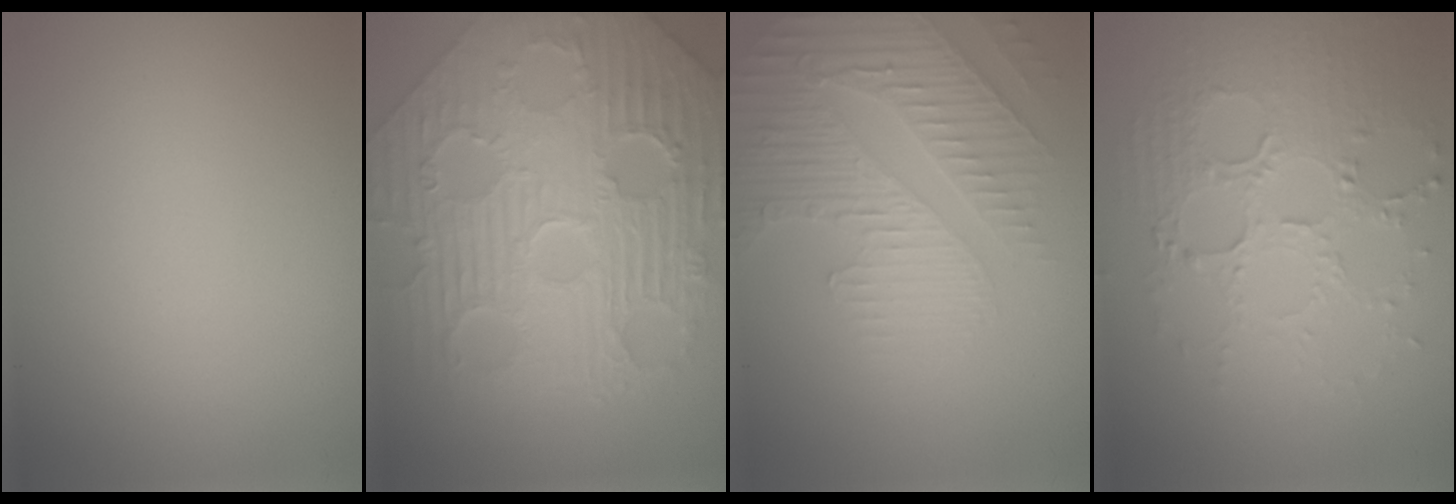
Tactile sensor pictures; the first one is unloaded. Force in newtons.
{"total": 12.4, "press": 8.2, "slide": 9.3}
{"total": 4.5, "press": 4.2, "slide": 1.8}
{"total": 5.6, "press": 3.9, "slide": 4.1}